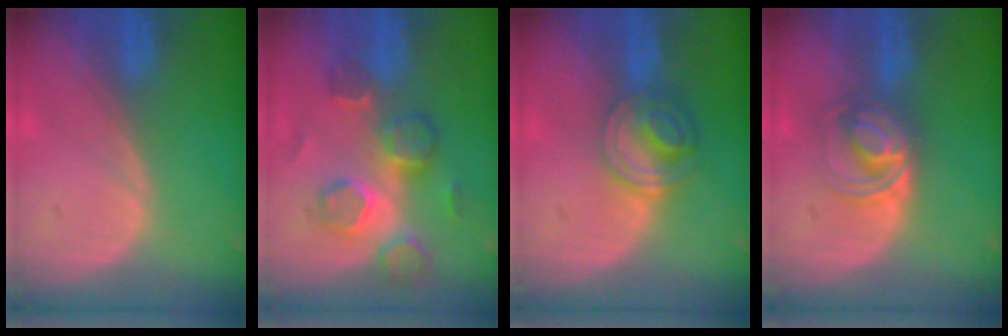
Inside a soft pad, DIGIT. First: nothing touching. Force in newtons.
{"total": 9.1, "press": 7.8, "slide": 4.6}
{"total": 6.2, "press": 5.4, "slide": 3.0}
{"total": 5.9, "press": 5.5, "slide": 2.1}